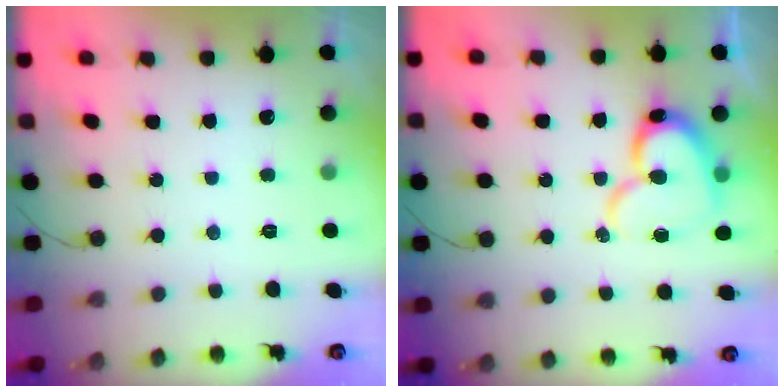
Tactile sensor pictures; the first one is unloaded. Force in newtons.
{"total": 14.7, "press": 14.6, "slide": 1.4}